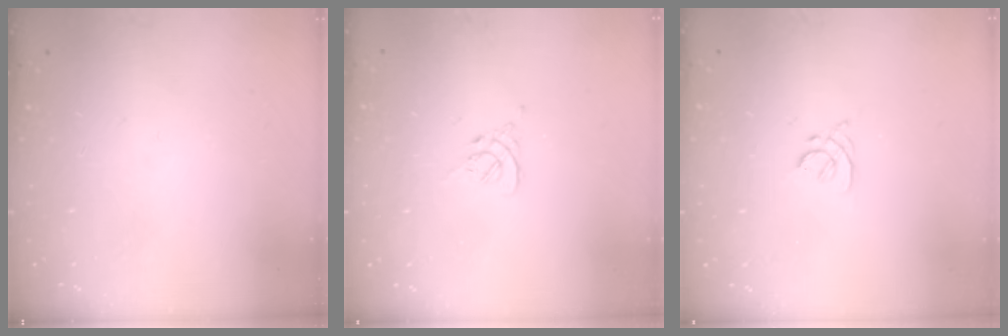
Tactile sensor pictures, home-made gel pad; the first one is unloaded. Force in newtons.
{"total": 1.2, "press": 1.1, "slide": 0.5}
{"total": 2.0, "press": 1.9, "slide": 0.6}